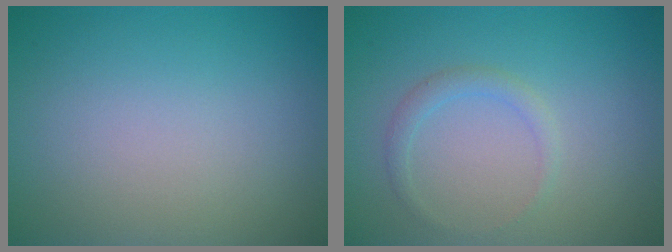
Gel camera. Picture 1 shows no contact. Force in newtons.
{"total": 1.3, "press": 1.3, "slide": 0.1}